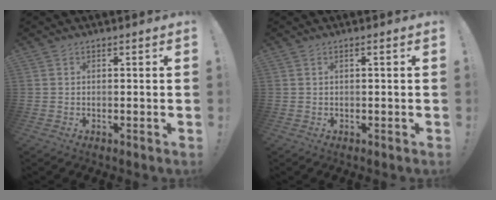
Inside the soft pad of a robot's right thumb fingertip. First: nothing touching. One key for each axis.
{"total": 1.0, "fx": 0.0, "fy": 0.0, "fz": 1.0, "tx": -0.022, "ty": 0.002, "tz": 0.001}